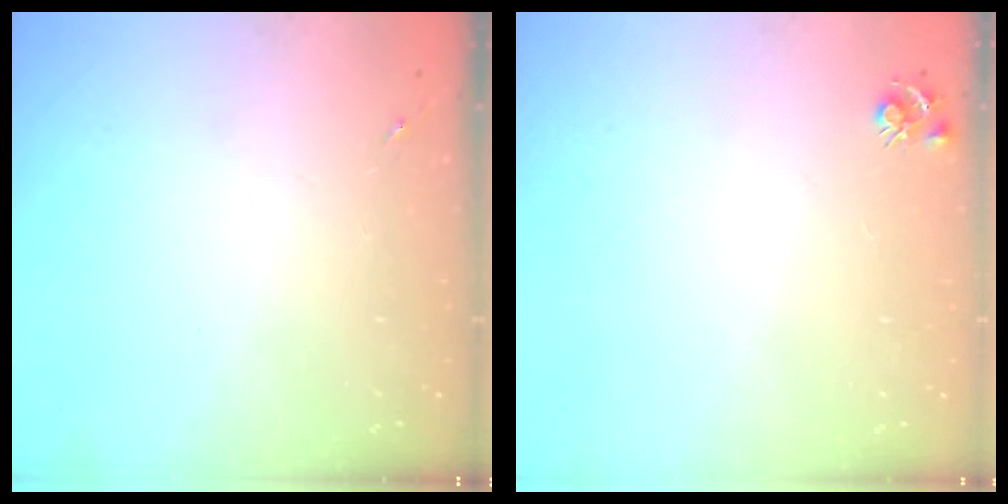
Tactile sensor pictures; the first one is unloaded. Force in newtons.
{"total": 4.8, "press": 4.7, "slide": 0.7}